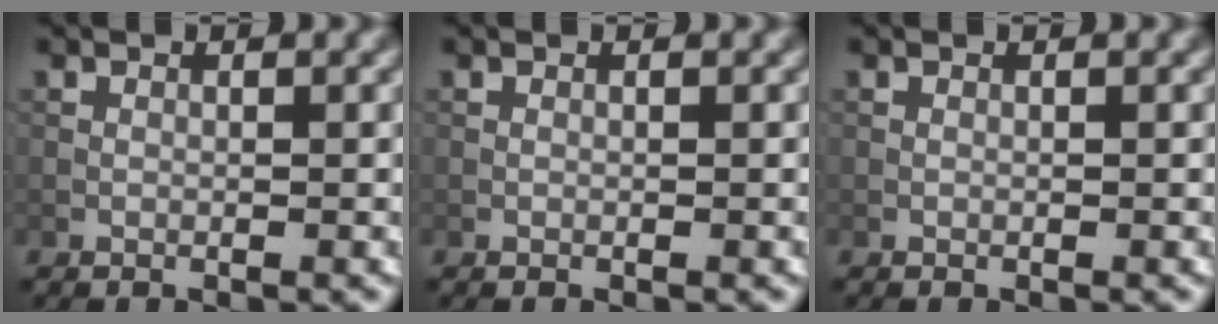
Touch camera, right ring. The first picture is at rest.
{"total": 0.0}
{"total": 0.0}